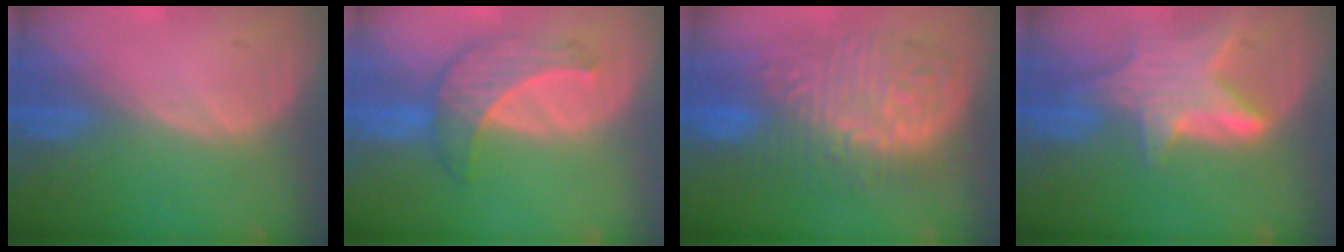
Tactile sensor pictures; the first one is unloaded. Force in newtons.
{"total": 5.8, "press": 5.8, "slide": 0.6}
{"total": 13.3, "press": 13.3, "slide": 1.2}
{"total": 7.5, "press": 7.0, "slide": 2.9}